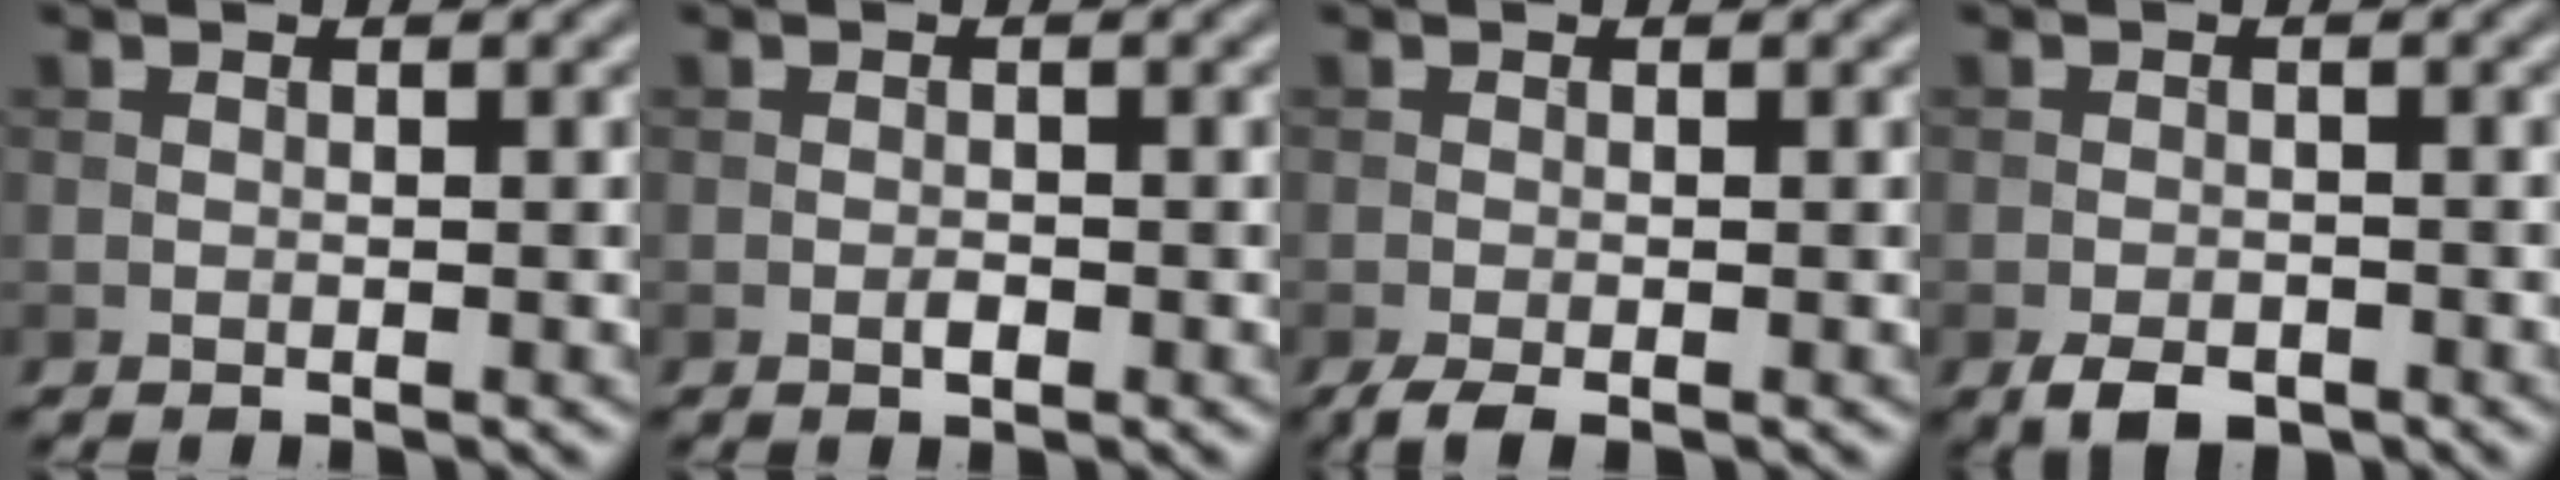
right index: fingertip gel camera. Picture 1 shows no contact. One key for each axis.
{"total": 0.8, "fx": -0.4, "fy": 0.4, "fz": 0.7, "tx": -0.011, "ty": 0.000, "tz": -0.006}
{"total": 2.0, "fx": -1.3, "fy": 0.5, "fz": 1.5, "tx": -0.033, "ty": -0.007, "tz": -0.027}
{"total": 2.8, "fx": -1.8, "fy": 1.5, "fz": 1.6, "tx": -0.027, "ty": -0.005, "tz": -0.034}